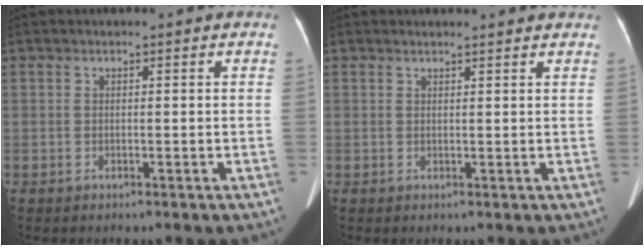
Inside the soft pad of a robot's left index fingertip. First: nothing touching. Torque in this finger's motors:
{"motor_torque": [-0.07, -0.01, -0.32, -0.04]}